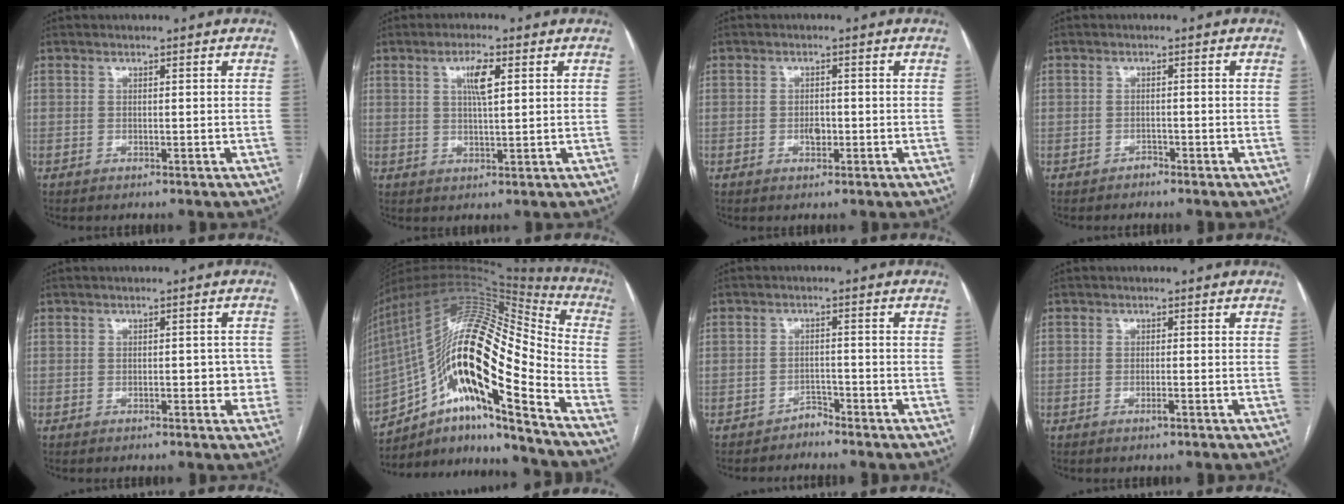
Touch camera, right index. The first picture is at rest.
{"total": 4.3, "force": [1.6, 0.7, 4.0], "torque": [-0.073, 0.000, 0.030]}
{"total": 1.8, "force": [-0.5, 1.0, 1.4], "torque": [-0.022, 0.002, -0.005]}
{"total": 0.9, "force": [-0.8, 0.5, -0.1], "torque": [0.005, 0.002, -0.017]}
{"total": 3.3, "force": [-0.5, 1.9, 2.6], "torque": [-0.020, 0.017, -0.002]}
{"total": 26.1, "force": [-11.6, 5.3, 22.7], "torque": [-0.396, 0.020, -0.197]}
{"total": 1.8, "force": [-1.7, 0.5, -0.3], "torque": [0.012, 0.000, -0.028]}
{"total": 1.0, "force": [-0.6, 0.1, 0.8], "torque": [-0.017, -0.001, -0.009]}